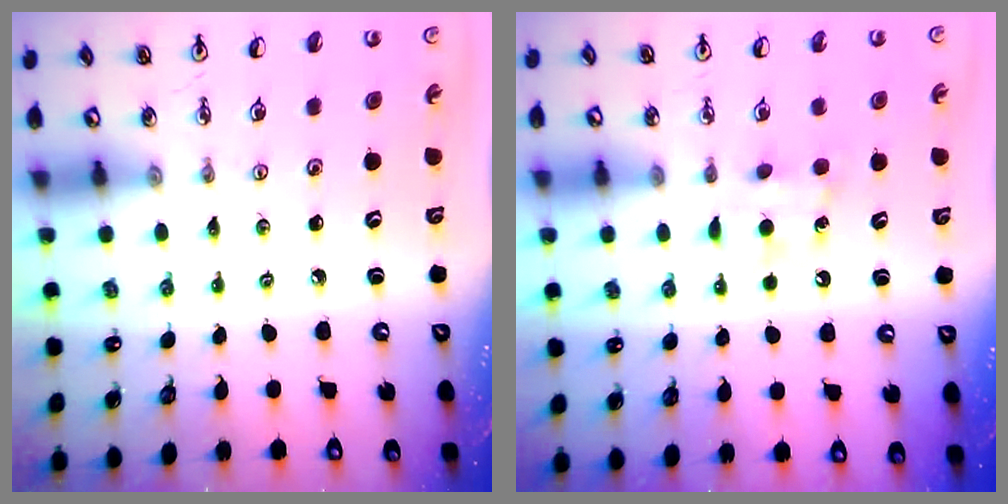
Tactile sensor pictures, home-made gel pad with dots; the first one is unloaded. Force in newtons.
{"total": 5.8, "press": 5.7, "slide": 1.0}